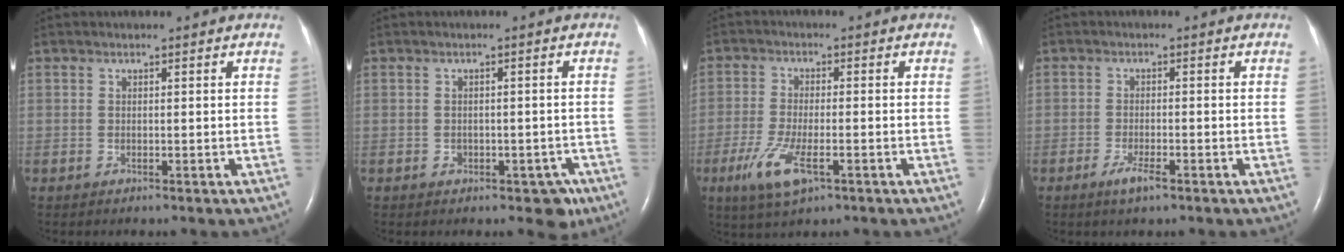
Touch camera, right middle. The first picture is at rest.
{"total": 3.7, "force": [-1.9, 2.5, 2.0], "torque": [-0.009, 0.009, -0.017]}
{"total": 7.2, "force": [-3.3, 1.9, 6.1], "torque": [-0.133, -0.018, -0.056]}
{"total": 2.8, "force": [-1.8, 0.5, 2.1], "torque": [-0.043, -0.003, -0.034]}